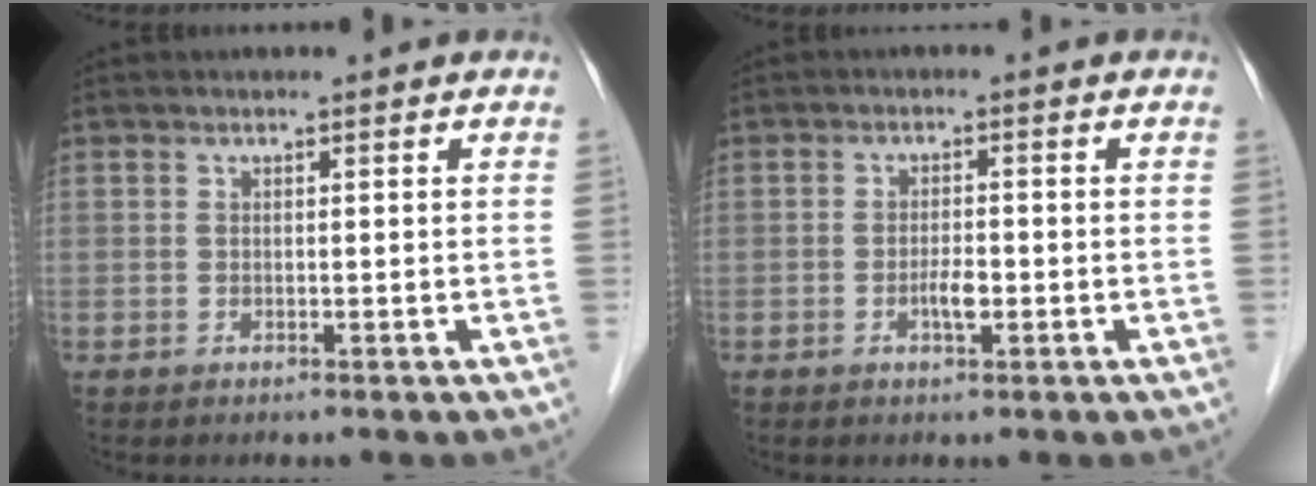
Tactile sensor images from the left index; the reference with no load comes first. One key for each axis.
{"total": 2.5, "fx": -0.9, "fy": 0.7, "fz": 2.2, "tx": -0.042, "ty": 0.002, "tz": -0.013}